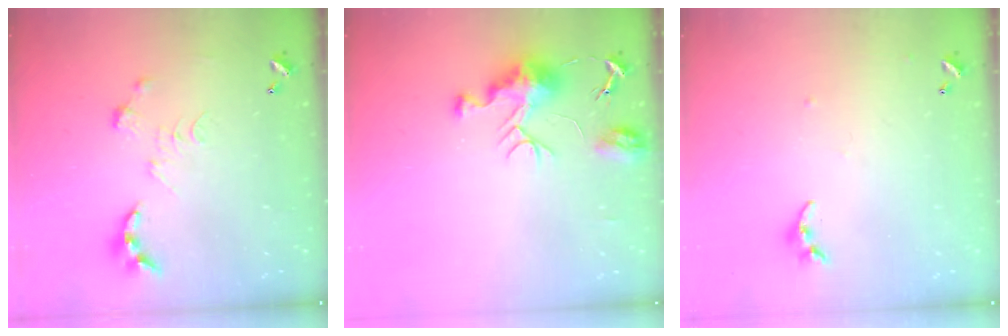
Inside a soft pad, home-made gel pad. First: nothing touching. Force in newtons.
{"total": 9.1, "press": 9.1, "slide": 0.7}
{"total": 4.2, "press": 4.1, "slide": 0.4}